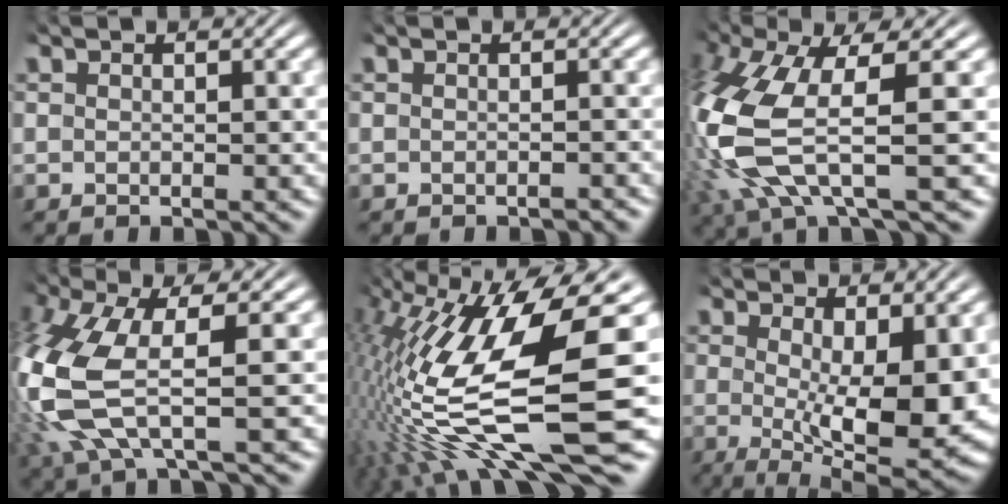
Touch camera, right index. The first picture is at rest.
{"total": 0.9, "force": [-0.9, 0.2, 0.1], "torque": [-0.001, 0.000, -0.016]}
{"total": 9.6, "force": [-1.5, 5.2, 7.9], "torque": [-0.220, -0.035, -0.010]}
{"total": 8.7, "force": [-1.3, 5.2, 6.9], "torque": [-0.200, -0.030, -0.010]}
{"total": 16.3, "force": [-3.5, 7.1, 14.3], "torque": [-0.238, -0.028, -0.043]}
{"total": 7.8, "force": [0.2, 2.3, 7.4], "torque": [-0.101, -0.022, 0.007]}